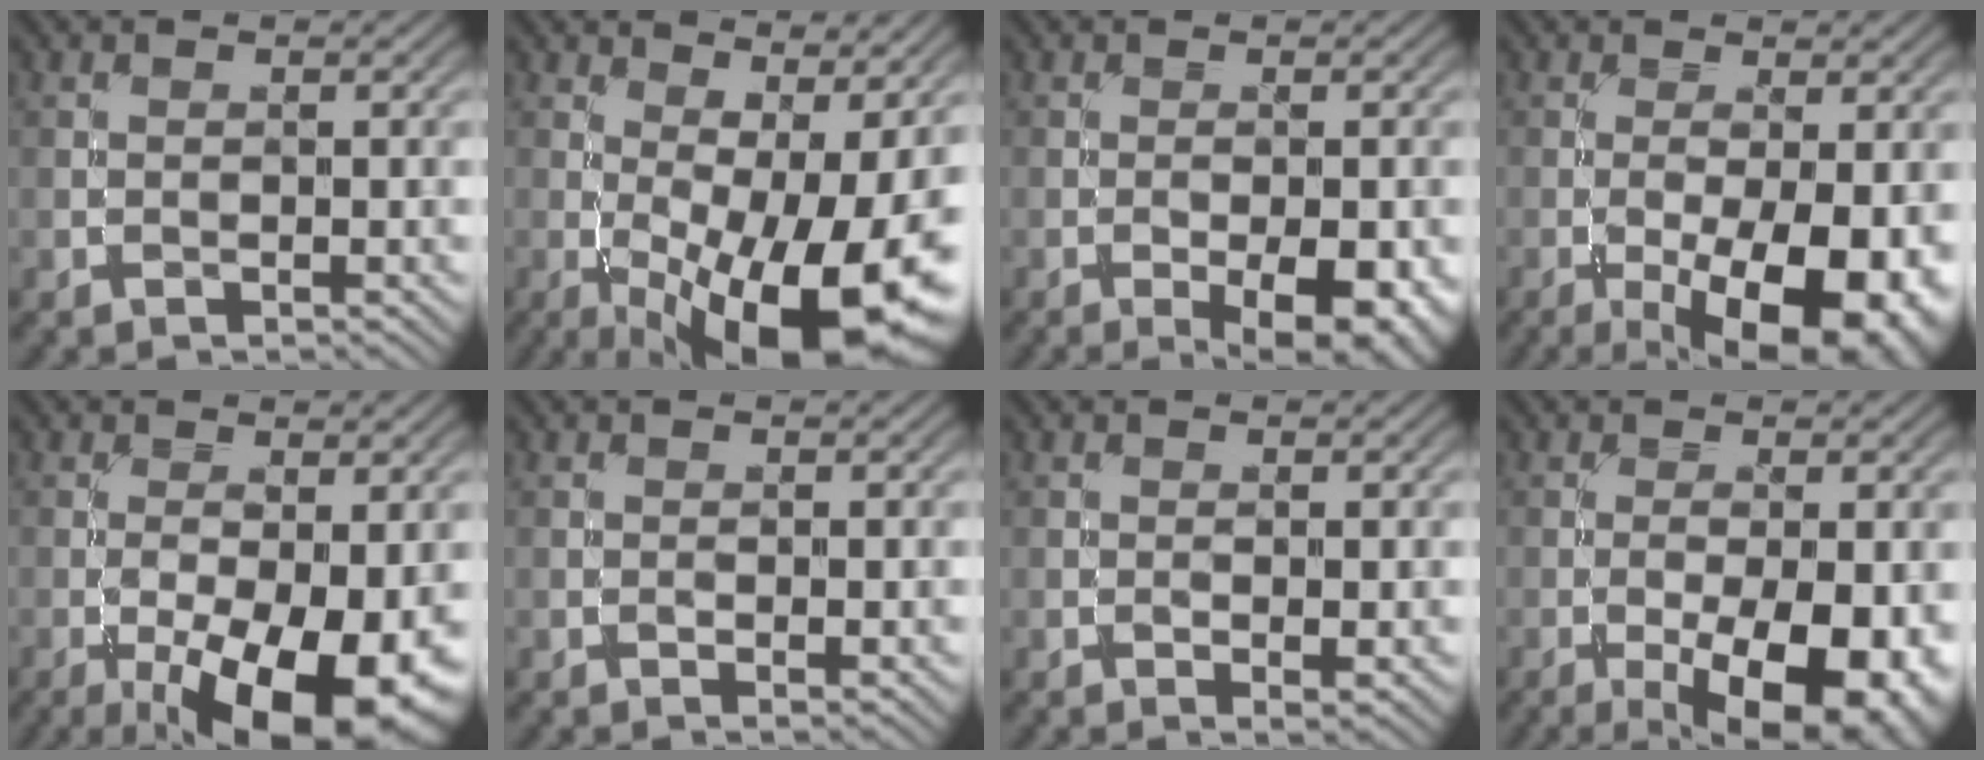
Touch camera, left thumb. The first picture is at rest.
{"total": 16.7, "force": [-3.0, 6.1, 15.2], "torque": [-0.215, -0.009, -0.033]}
{"total": 8.1, "force": [-3.1, 3.2, 6.8], "torque": [-0.091, 0.001, -0.031]}
{"total": 12.4, "force": [-4.6, 4.5, 10.6], "torque": [-0.147, -0.011, -0.059]}
{"total": 13.4, "force": [-5.2, 5.3, 11.1], "torque": [-0.166, -0.021, -0.075]}
{"total": 1.1, "force": [-0.1, 0.4, 1.0], "torque": [-0.015, 0.000, -0.001]}
{"total": 1.8, "force": [-0.2, 0.7, 1.6], "torque": [-0.024, -0.003, -0.001]}
{"total": 11.3, "force": [-4.2, 4.3, 9.6], "torque": [-0.141, -0.013, -0.053]}